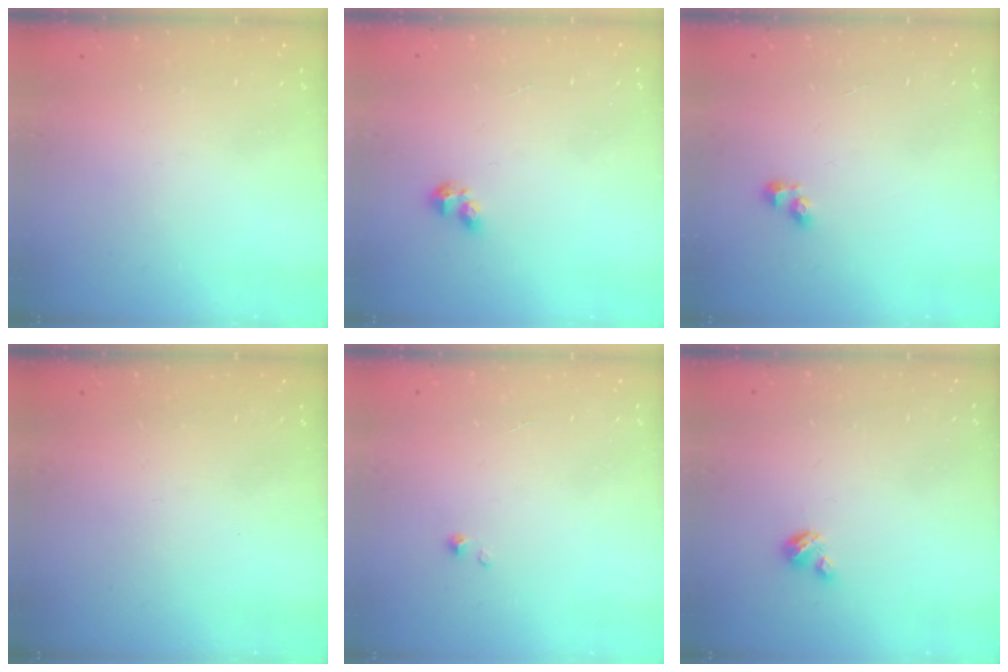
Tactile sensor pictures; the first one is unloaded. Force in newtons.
{"total": 2.1, "press": 2.0, "slide": 0.8}
{"total": 2.5, "press": 2.5, "slide": 0.2}
{"total": 0.0}
{"total": 0.0}
{"total": 2.9, "press": 2.9, "slide": 0.3}